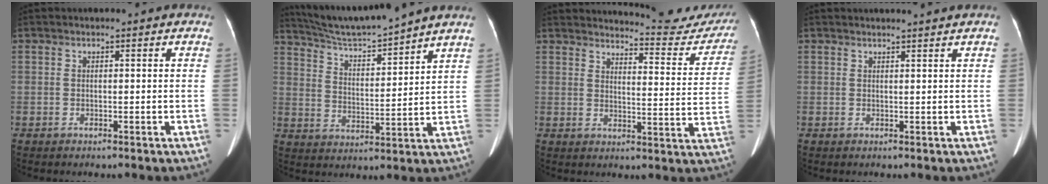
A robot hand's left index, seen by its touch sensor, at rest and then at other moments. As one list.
[{"total": 12.4, "force": [11.5, -1.6, 4.2], "torque": [-0.080, 0.004, 0.195]}, {"total": 14.4, "force": [14.2, 1.7, 2.0], "torque": [-0.008, -0.067, 0.150]}, {"total": 2.7, "force": [2.5, -0.6, 0.8], "torque": [-0.009, 0.005, 0.033]}]